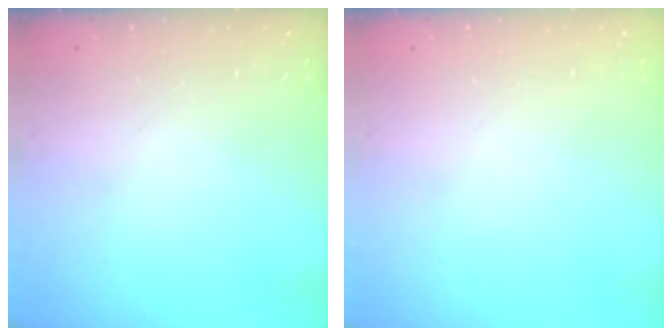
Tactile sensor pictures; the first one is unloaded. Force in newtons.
{"total": 0.0}